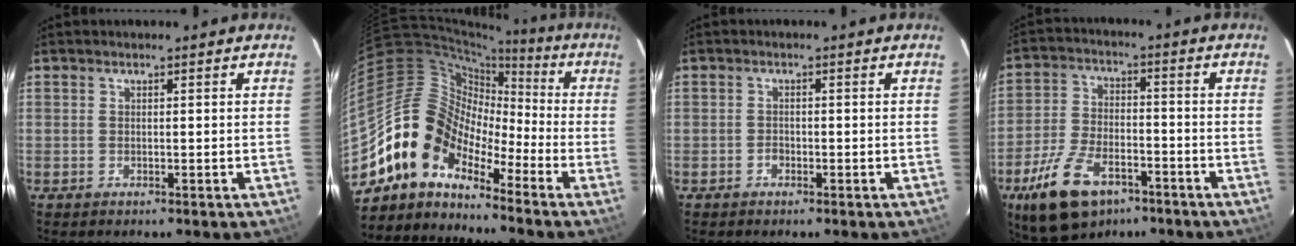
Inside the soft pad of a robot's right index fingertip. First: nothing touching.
{"total": 12.2, "force": [-8.9, 6.8, 4.9], "torque": [-0.085, 0.031, -0.193]}
{"total": 1.1, "force": [-0.7, 0.8, 0.3], "torque": [-0.005, 0.002, -0.011]}
{"total": 15.0, "force": [-8.9, 7.7, 9.2], "torque": [-0.200, -0.014, -0.156]}